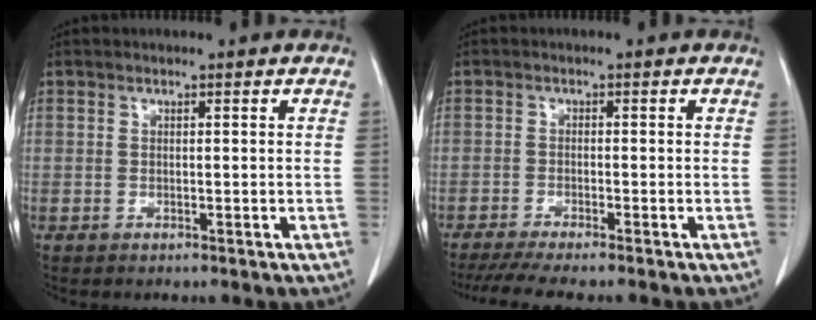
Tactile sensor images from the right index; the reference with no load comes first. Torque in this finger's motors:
{"motor_torque": [0.54, -0.49, 0.25, 0.09]}